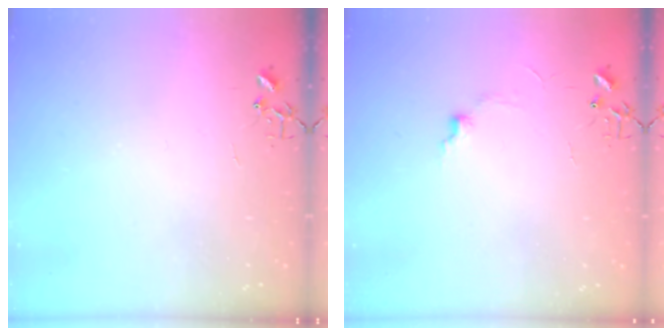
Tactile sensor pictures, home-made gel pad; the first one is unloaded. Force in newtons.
{"total": 5.3, "press": 5.2, "slide": 0.7}